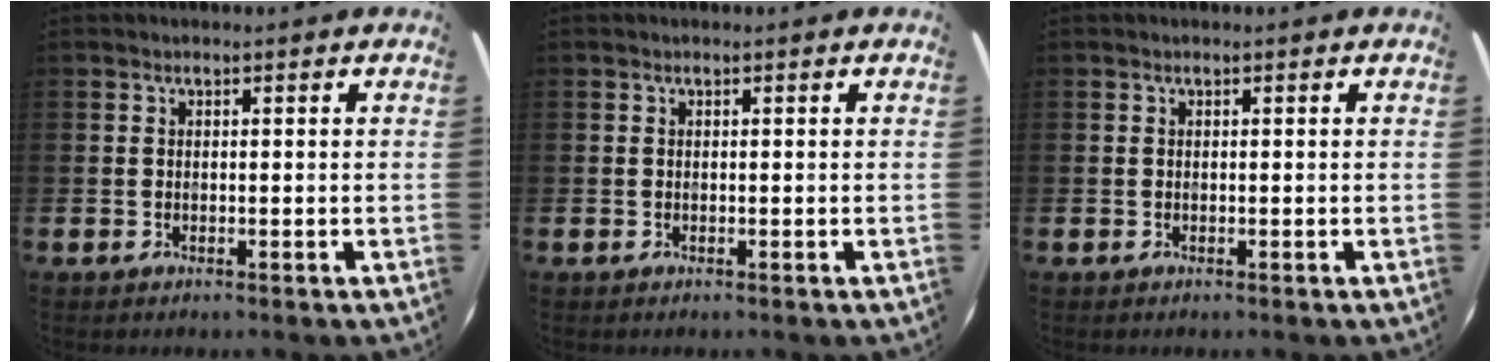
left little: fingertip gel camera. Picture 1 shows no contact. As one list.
[{"total": 0.0}, {"total": 0.0}]